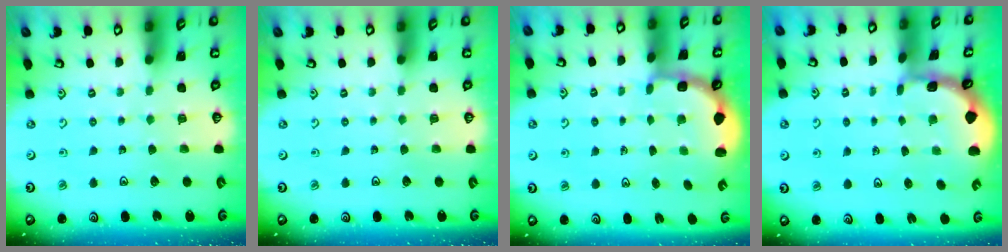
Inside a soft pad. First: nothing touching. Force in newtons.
{"total": 0.0}
{"total": 2.8, "press": 2.3, "slide": 1.7}
{"total": 1.3, "press": 1.3, "slide": 0.1}